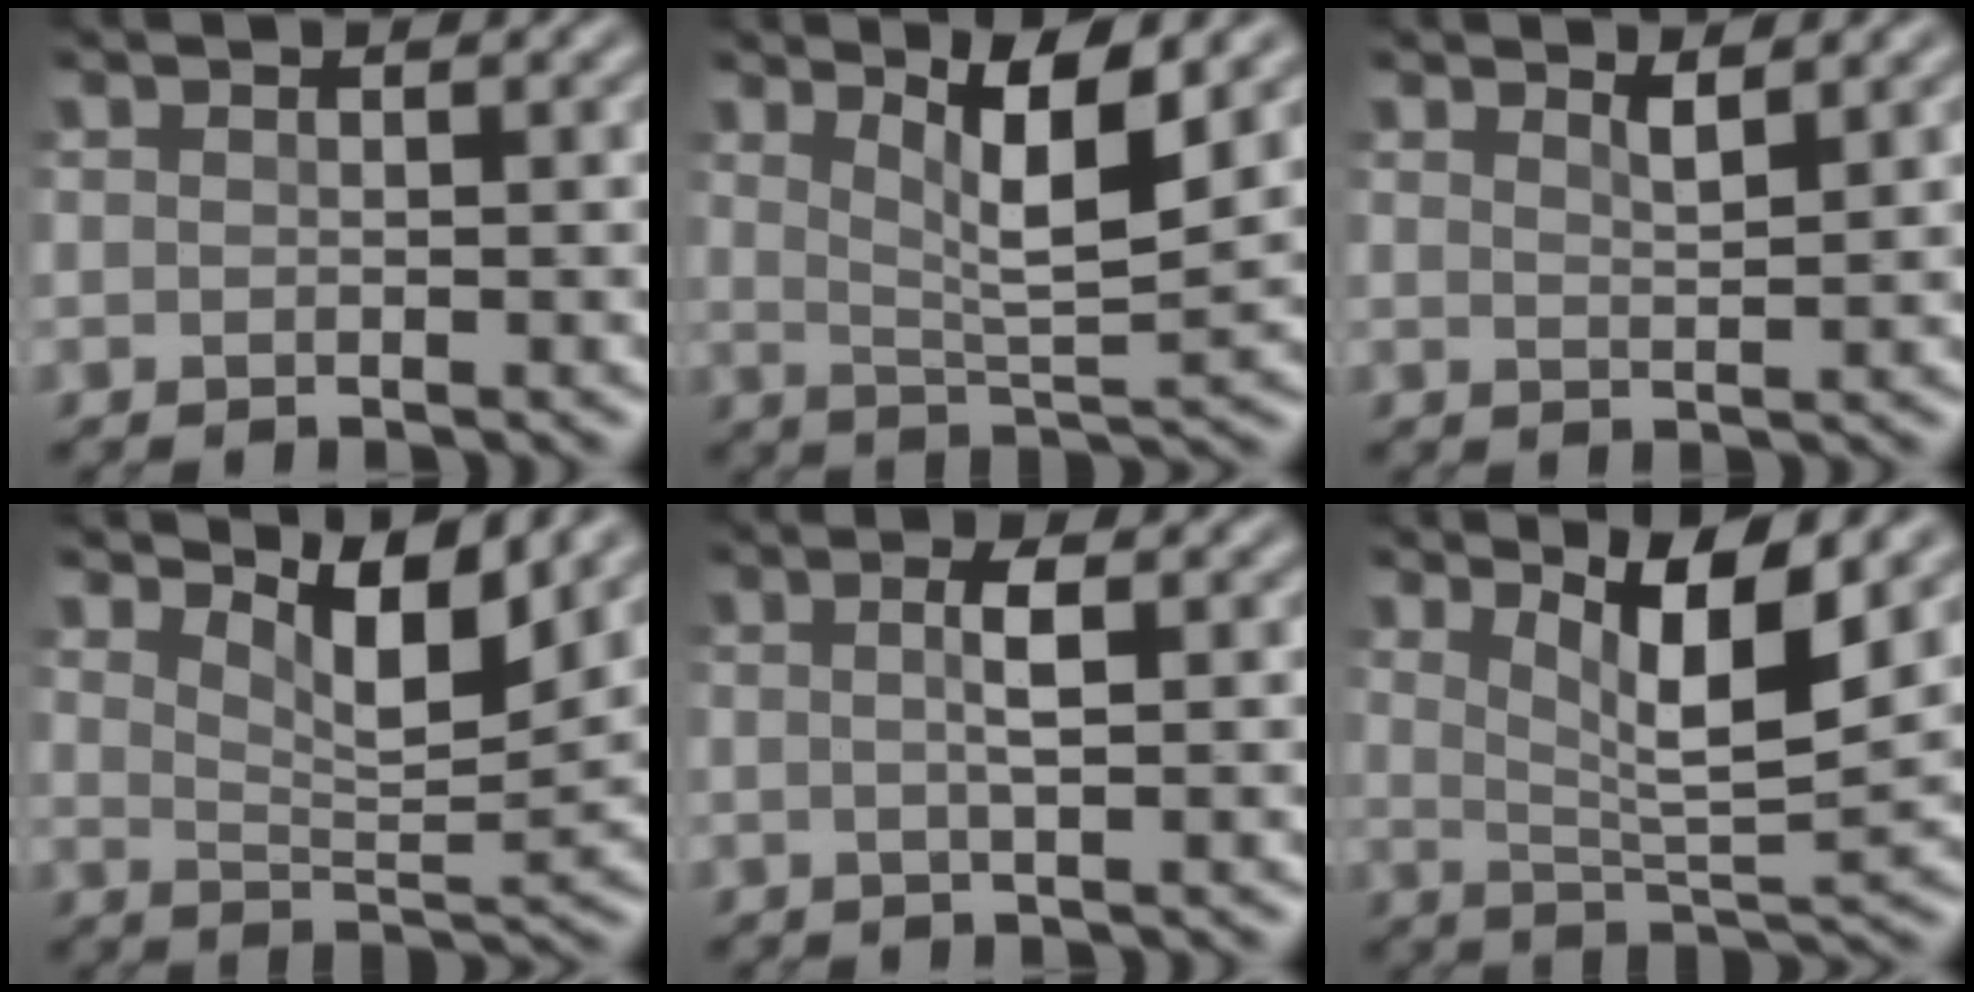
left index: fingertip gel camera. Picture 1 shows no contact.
{"total": 5.6, "force": [2.6, 1.2, 4.8], "torque": [-0.078, -0.007, 0.049]}
{"total": 1.3, "force": [1.0, 0.3, 0.8], "torque": [-0.008, -0.002, 0.015]}
{"total": 5.3, "force": [3.6, 1.3, 3.7], "torque": [-0.066, -0.008, 0.058]}
{"total": 1.9, "force": [-0.1, 0.4, 1.8], "torque": [-0.035, 0.004, -0.004]}
{"total": 6.5, "force": [3.1, 1.4, 5.5], "torque": [-0.090, -0.007, 0.060]}